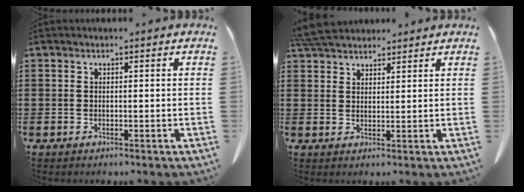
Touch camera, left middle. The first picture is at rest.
{"total": 5.0, "force": [4.7, 1.1, 1.3], "torque": [-0.038, -0.007, 0.091]}